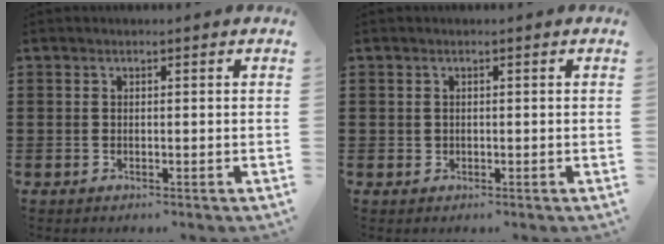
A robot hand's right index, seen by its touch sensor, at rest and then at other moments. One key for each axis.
{"total": 0.6, "fx": 0.1, "fy": 0.6, "fz": 0.1, "tx": -0.003, "ty": 0.005, "tz": 0.002}